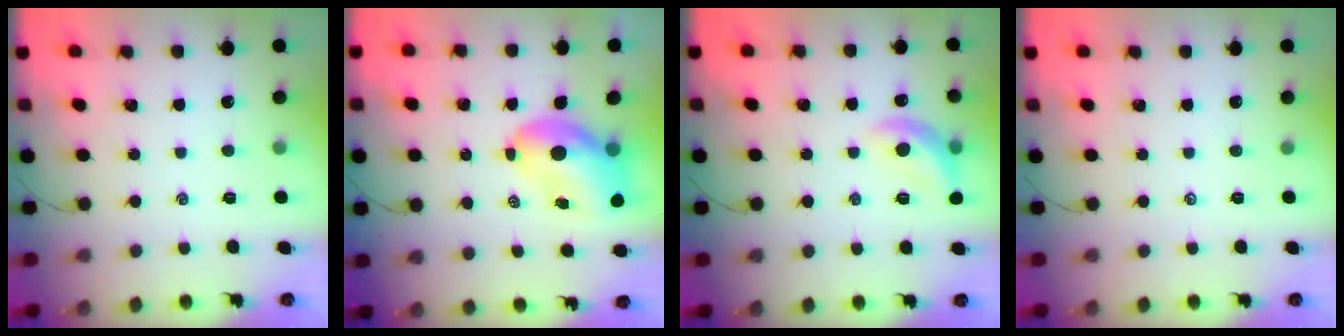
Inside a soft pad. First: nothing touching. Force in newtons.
{"total": 8.3, "press": 8.0, "slide": 2.2}
{"total": 10.8, "press": 10.7, "slide": 1.1}
{"total": 0.0}